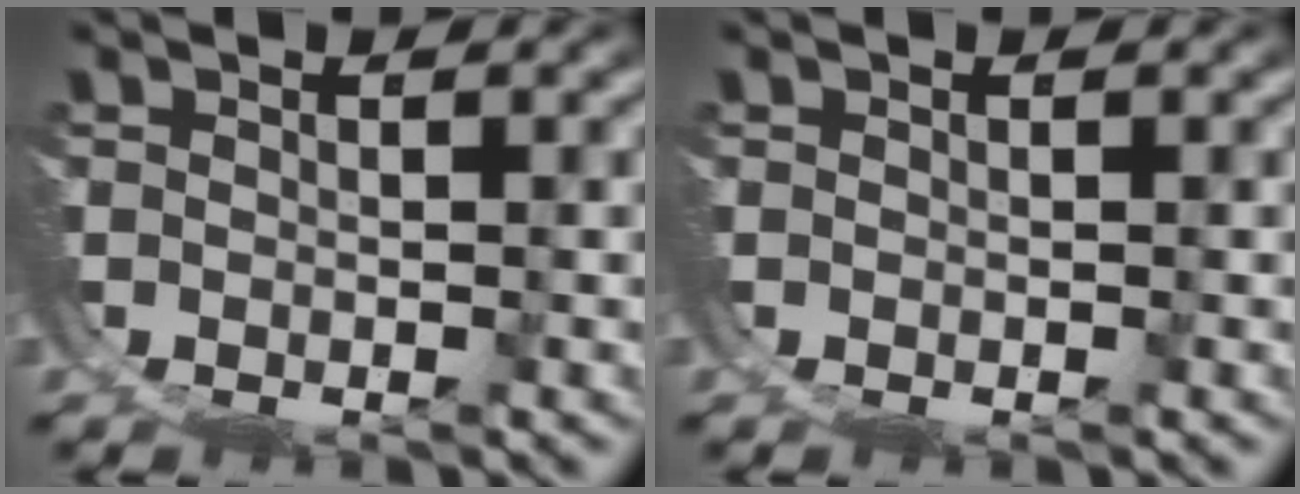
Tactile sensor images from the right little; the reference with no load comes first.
{"total": 0.0}